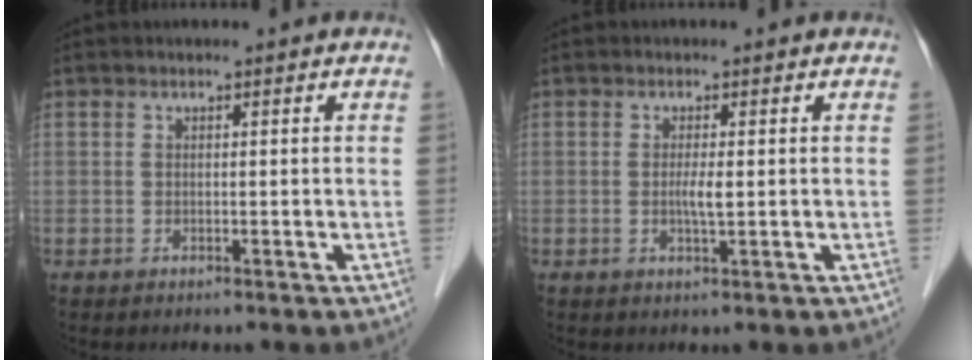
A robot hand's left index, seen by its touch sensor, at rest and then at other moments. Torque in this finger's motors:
{"motor_torque": [0.41, 0.26, 0.08, 0.05]}